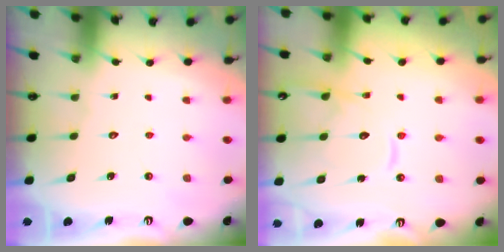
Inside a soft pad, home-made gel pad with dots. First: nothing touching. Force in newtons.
{"total": 13.0, "press": 12.9, "slide": 1.3}